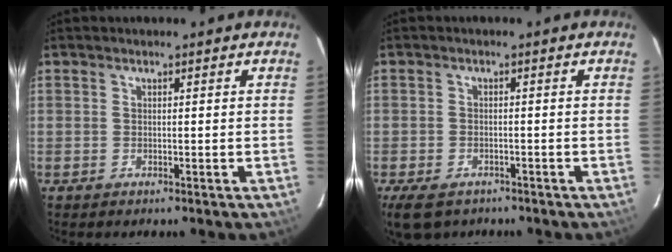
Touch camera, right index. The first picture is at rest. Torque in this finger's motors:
{"motor_torque": [0.66, -0.44, 0.25, 0.04]}